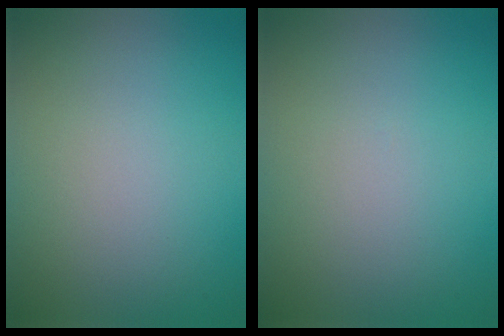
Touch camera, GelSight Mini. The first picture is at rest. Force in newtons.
{"total": 0.0}